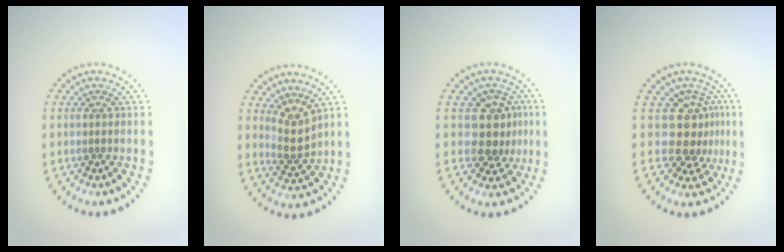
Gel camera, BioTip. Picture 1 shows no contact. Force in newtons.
{"total": 2.4, "press": 1.9, "slide": 1.5}
{"total": 3.4, "press": 3.0, "slide": 1.6}
{"total": 3.5, "press": 2.6, "slide": 2.4}